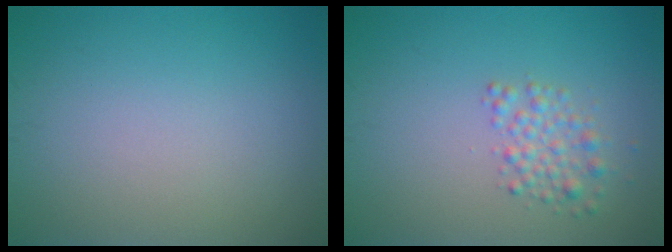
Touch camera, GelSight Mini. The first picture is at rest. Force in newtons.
{"total": 2.2, "press": 2.2, "slide": 0.1}